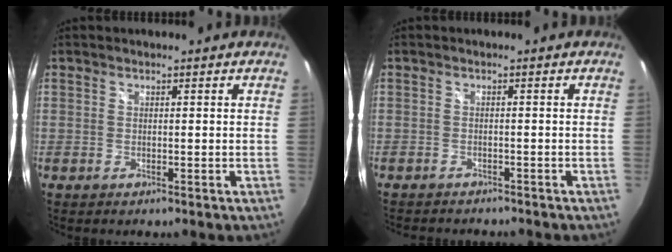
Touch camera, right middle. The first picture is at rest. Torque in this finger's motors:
{"motor_torque": [0.99, -1.14, 0.07, 0.05]}